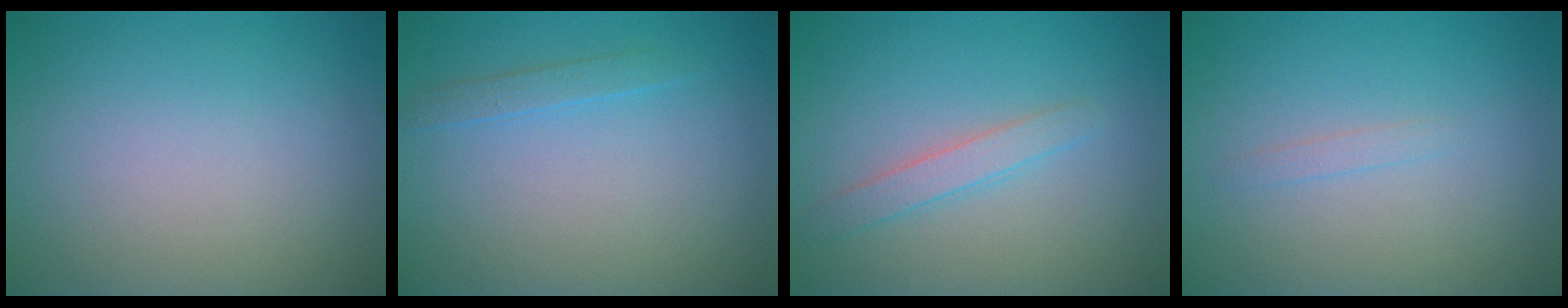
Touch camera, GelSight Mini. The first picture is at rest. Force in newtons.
{"total": 1.1, "press": 1.1, "slide": 0.1}
{"total": 1.8, "press": 1.8, "slide": 0.1}
{"total": 0.7, "press": 0.7, "slide": 0.0}